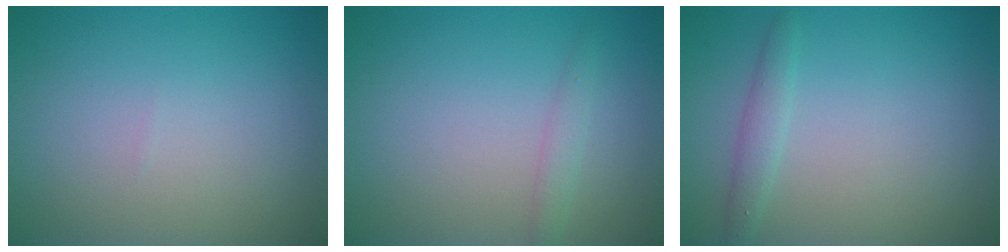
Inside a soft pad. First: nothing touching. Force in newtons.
{"total": 1.2, "press": 1.2, "slide": 0.0}
{"total": 1.5, "press": 1.5, "slide": 0.0}